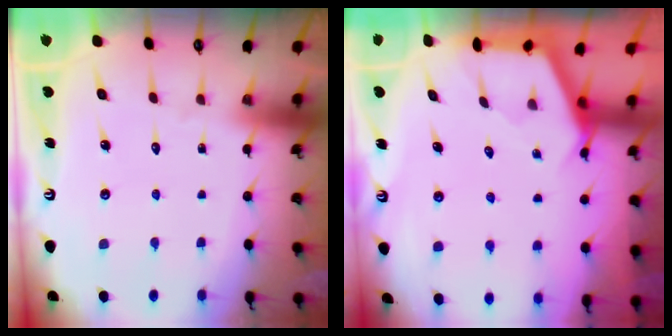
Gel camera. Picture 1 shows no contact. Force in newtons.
{"total": 3.0, "press": 3.0, "slide": 0.4}